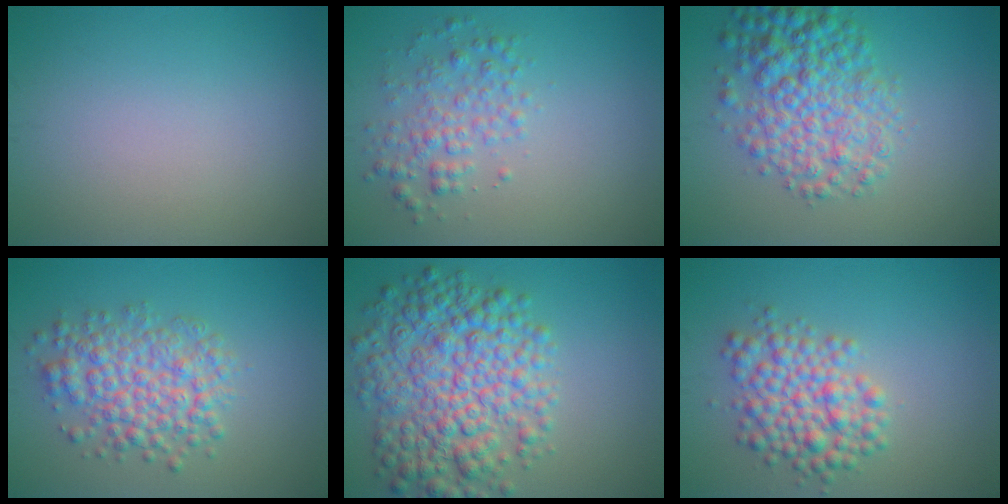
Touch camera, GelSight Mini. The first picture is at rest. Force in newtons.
{"total": 2.9, "press": 2.9, "slide": 0.0}
{"total": 6.6, "press": 6.6, "slide": 0.1}
{"total": 5.4, "press": 5.4, "slide": 0.1}
{"total": 9.0, "press": 9.0, "slide": 0.2}
{"total": 5.0, "press": 5.0, "slide": 0.1}